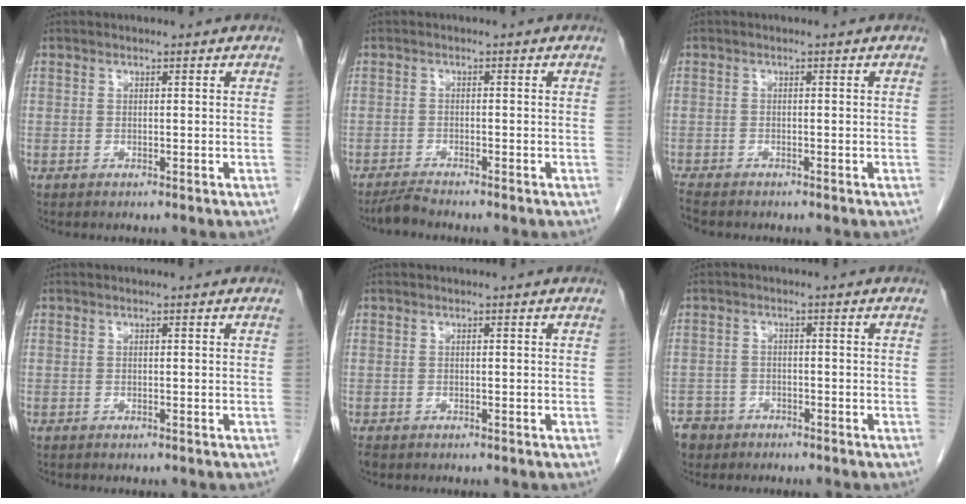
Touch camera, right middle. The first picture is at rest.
{"total": 2.0, "force": [-1.9, -0.4, 0.4], "torque": [-0.017, -0.011, -0.039]}
{"total": 2.8, "force": [-2.5, 0.7, 1.3], "torque": [-0.028, -0.008, -0.040]}
{"total": 0.0}
{"total": 1.1, "force": [-0.9, 0.6, 0.4], "torque": [-0.011, -0.002, -0.014]}
{"total": 4.5, "force": [-3.4, 2.9, 0.0], "torque": [-0.002, 0.005, -0.062]}